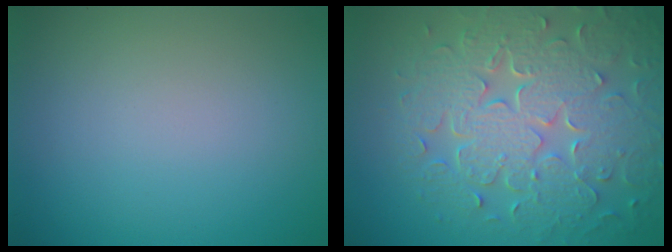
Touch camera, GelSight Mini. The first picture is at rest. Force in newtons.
{"total": 8.7, "press": 6.3, "slide": 6.0}